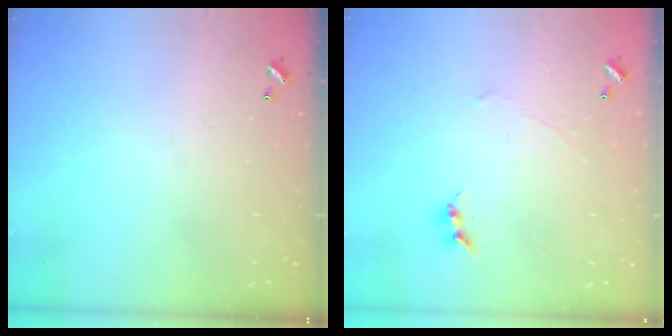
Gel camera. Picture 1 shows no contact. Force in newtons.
{"total": 1.5, "press": 1.4, "slide": 0.5}